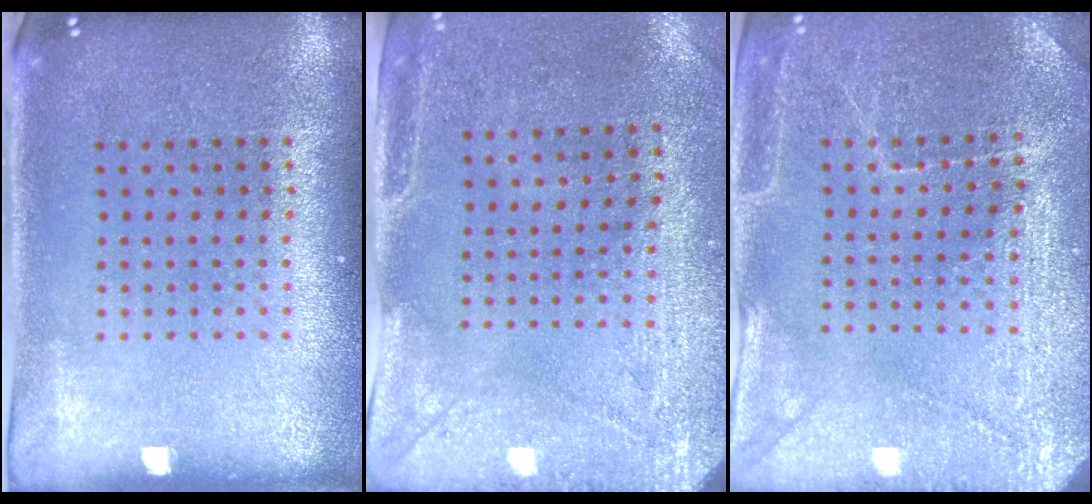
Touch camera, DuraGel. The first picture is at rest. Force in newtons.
{"total": 3.0, "press": 2.4, "slide": 1.8}
{"total": 3.0, "press": 3.0, "slide": 0.2}